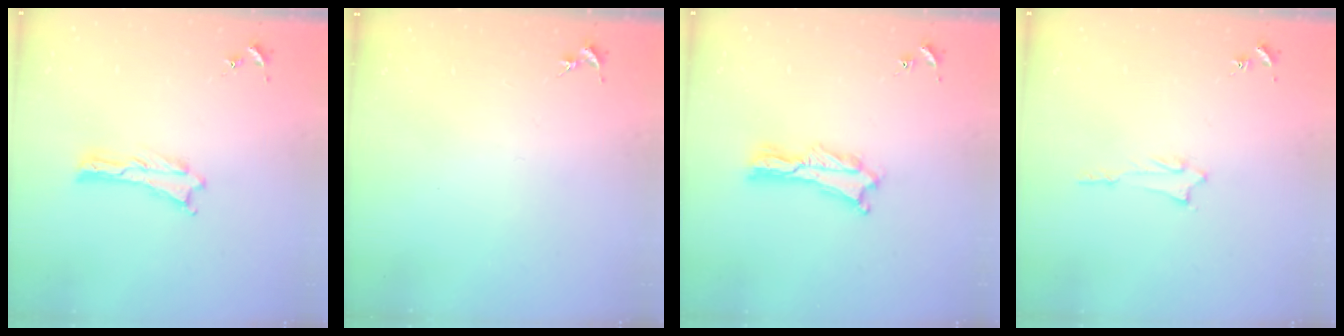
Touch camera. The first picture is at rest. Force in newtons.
{"total": 0.0}
{"total": 1.4, "press": 1.4, "slide": 0.3}
{"total": 1.2, "press": 1.2, "slide": 0.1}